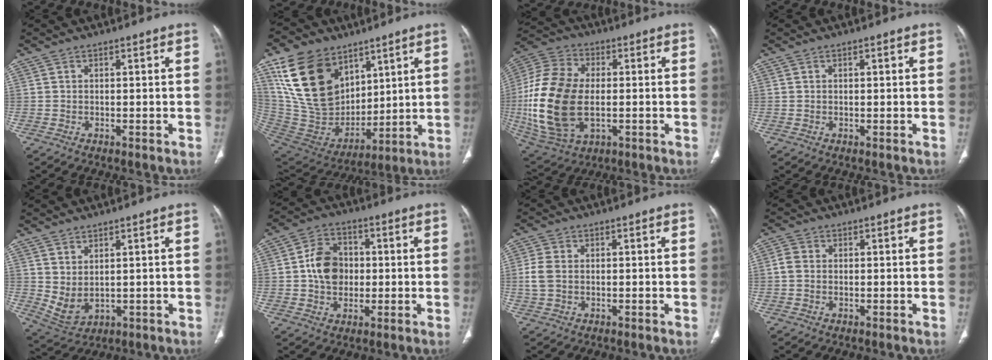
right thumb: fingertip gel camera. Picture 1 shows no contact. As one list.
[{"total": 22.6, "force": [11.1, 15.2, 12.5], "torque": [-0.216, -0.036, 0.223]}, {"total": 22.0, "force": [-1.7, 13.2, 17.5], "torque": [-0.379, -0.002, -0.021]}, {"total": 0.7, "force": [0.2, 0.3, 0.6], "torque": [-0.012, 0.000, 0.004]}, {"total": 5.3, "force": [1.3, 3.1, 4.0], "torque": [-0.072, -0.011, 0.047]}, {"total": 9.3, "force": [0.1, 7.3, 5.7], "torque": [-0.073, 0.015, -0.003]}, {"total": 3.9, "force": [-0.1, 2.7, 2.7], "torque": [-0.073, 0.004, -0.004]}, {"total": 2.0, "force": [-0.2, 1.6, 1.2], "torque": [-0.023, 0.001, -0.008]}]